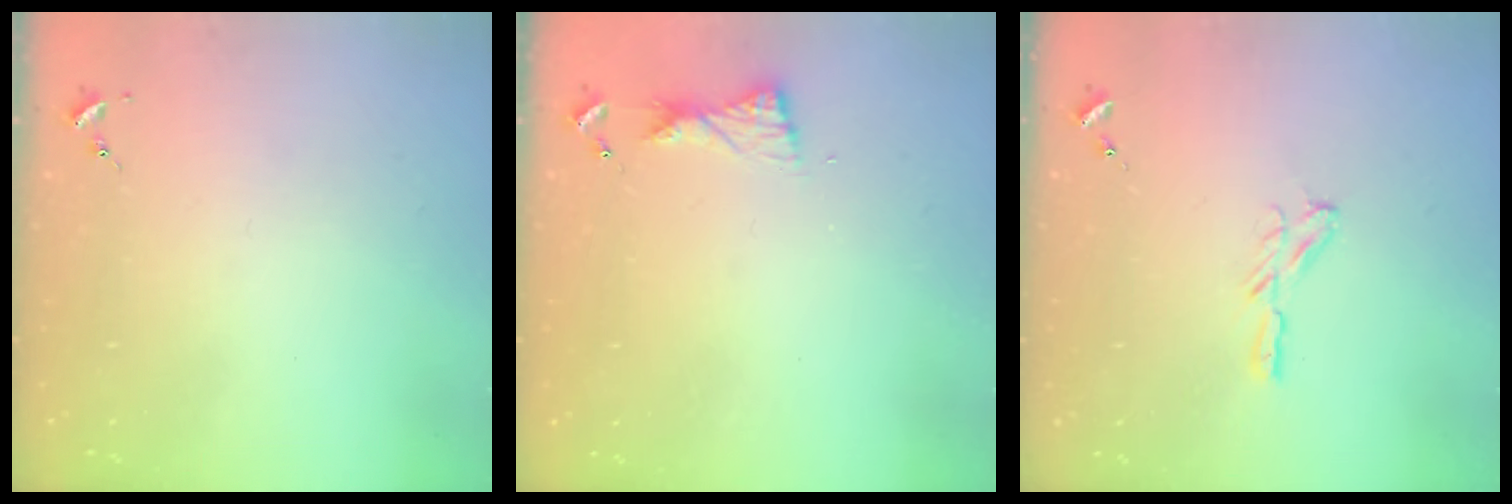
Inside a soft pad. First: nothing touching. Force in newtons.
{"total": 6.0, "press": 5.9, "slide": 0.8}
{"total": 5.8, "press": 5.8, "slide": 0.2}